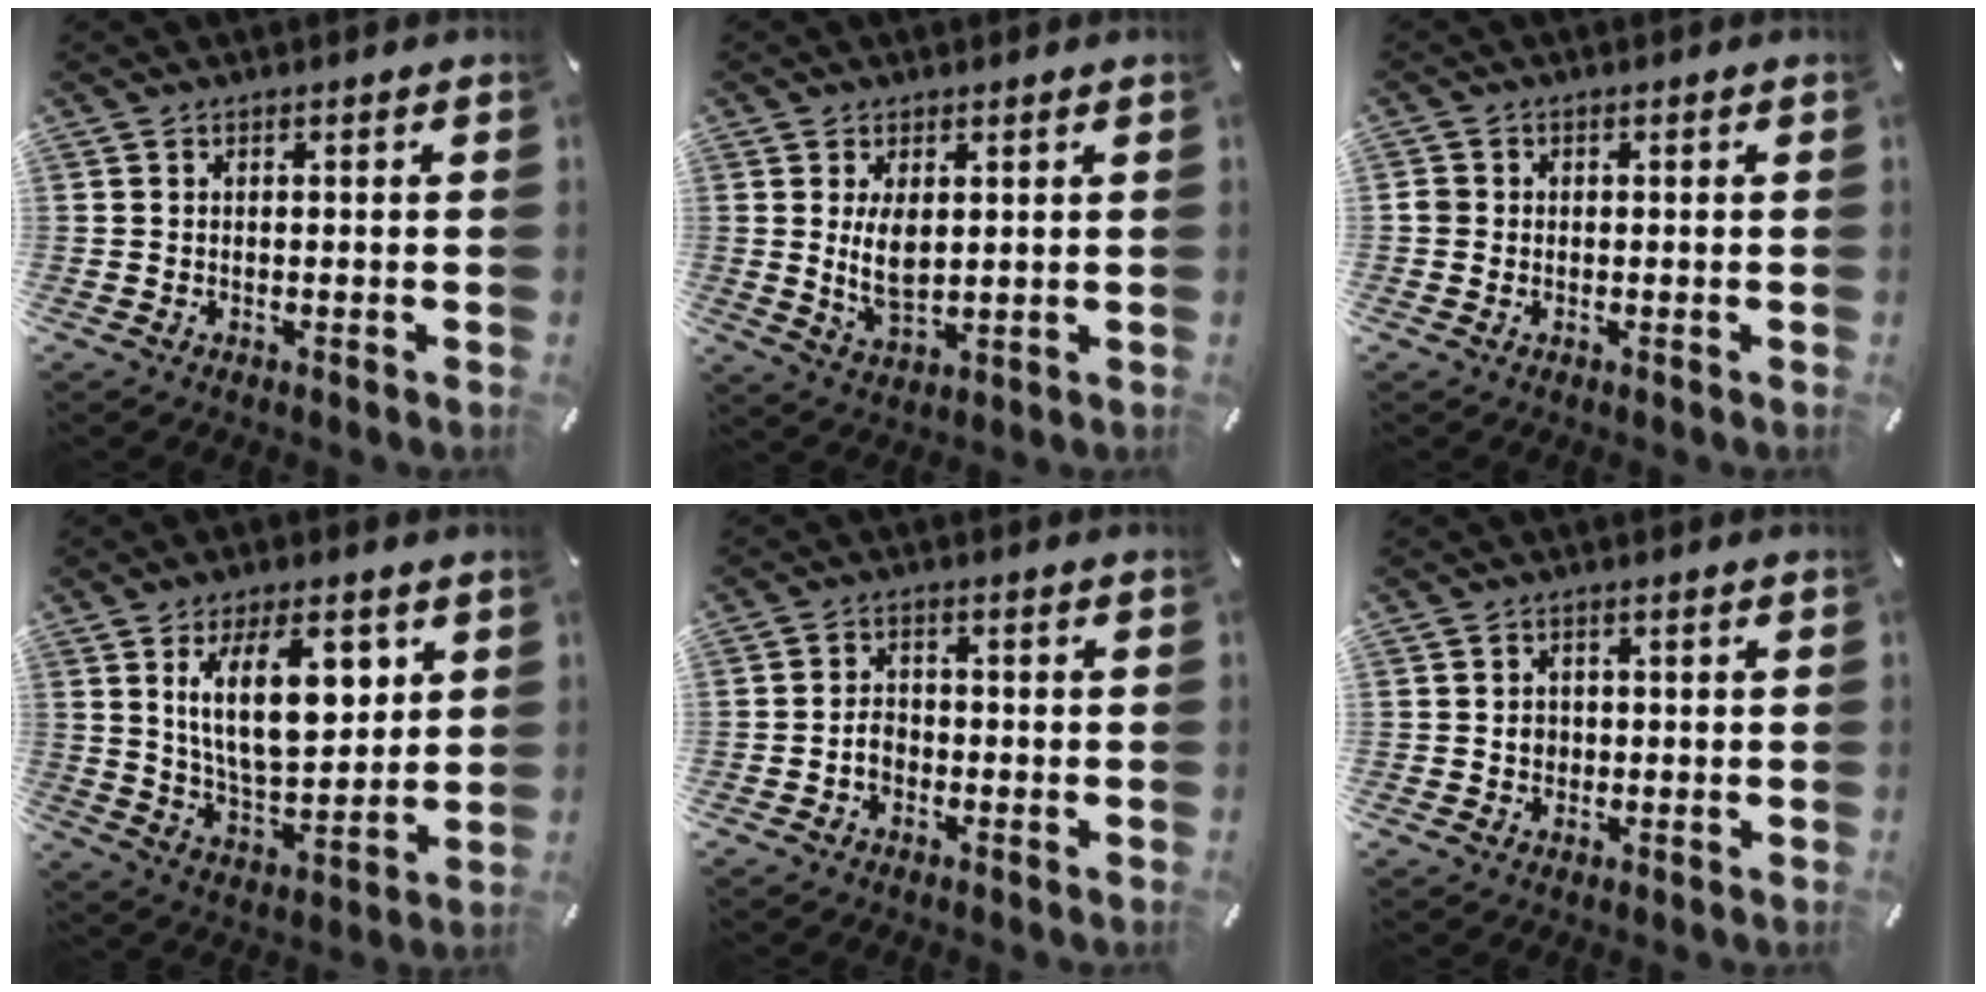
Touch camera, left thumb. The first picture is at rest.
{"total": 6.7, "force": [1.4, 3.6, 5.5], "torque": [-0.115, -0.012, 0.020]}
{"total": 1.6, "force": [-0.5, 1.4, 0.6], "torque": [-0.011, 0.004, -0.011]}
{"total": 16.6, "force": [6.7, 8.0, 12.9], "torque": [-0.217, -0.013, 0.110]}
{"total": 3.6, "force": [-1.4, 2.6, 2.1], "torque": [-0.047, 0.004, -0.027]}
{"total": 2.4, "force": [-0.3, 2.2, 0.9], "torque": [-0.019, 0.004, -0.007]}